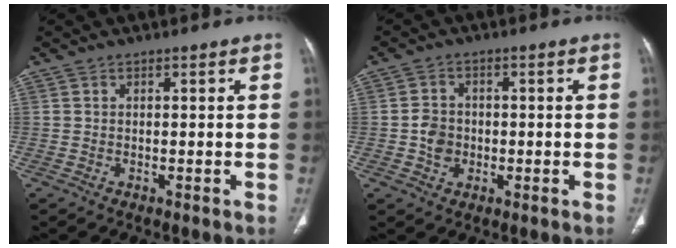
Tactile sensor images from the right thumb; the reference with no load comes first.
{"total": 4.4, "force": [-0.7, 3.8, 2.2], "torque": [-0.026, 0.008, -0.015]}